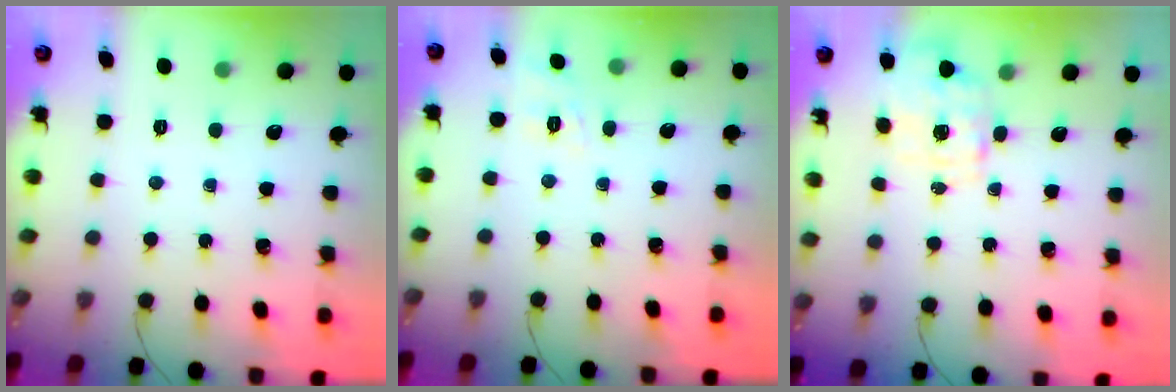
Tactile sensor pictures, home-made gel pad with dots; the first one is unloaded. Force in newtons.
{"total": 2.2, "press": 0.8, "slide": 2.0}
{"total": 1.5, "press": 1.5, "slide": 0.5}